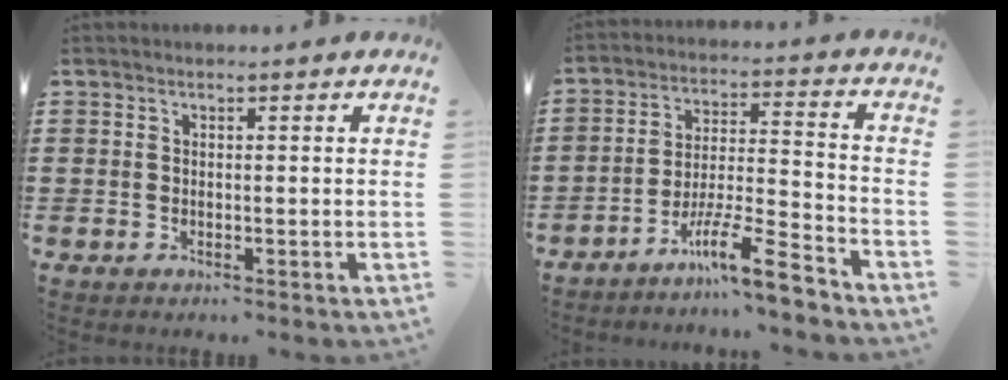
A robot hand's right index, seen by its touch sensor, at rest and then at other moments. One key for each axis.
{"total": 10.1, "fx": -7.9, "fy": 0.8, "fz": 6.3, "tx": -0.107, "ty": 0.014, "tz": -0.150}